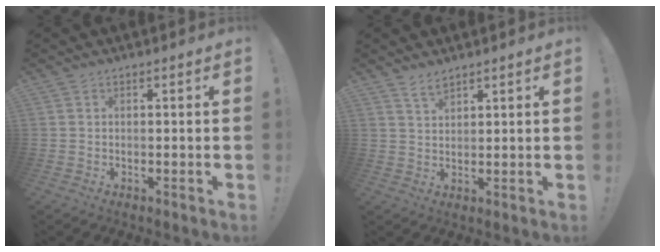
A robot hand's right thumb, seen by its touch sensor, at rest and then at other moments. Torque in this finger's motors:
{"motor_torque": [0.68, 0.83, 0.79, 0.22, 0.27]}